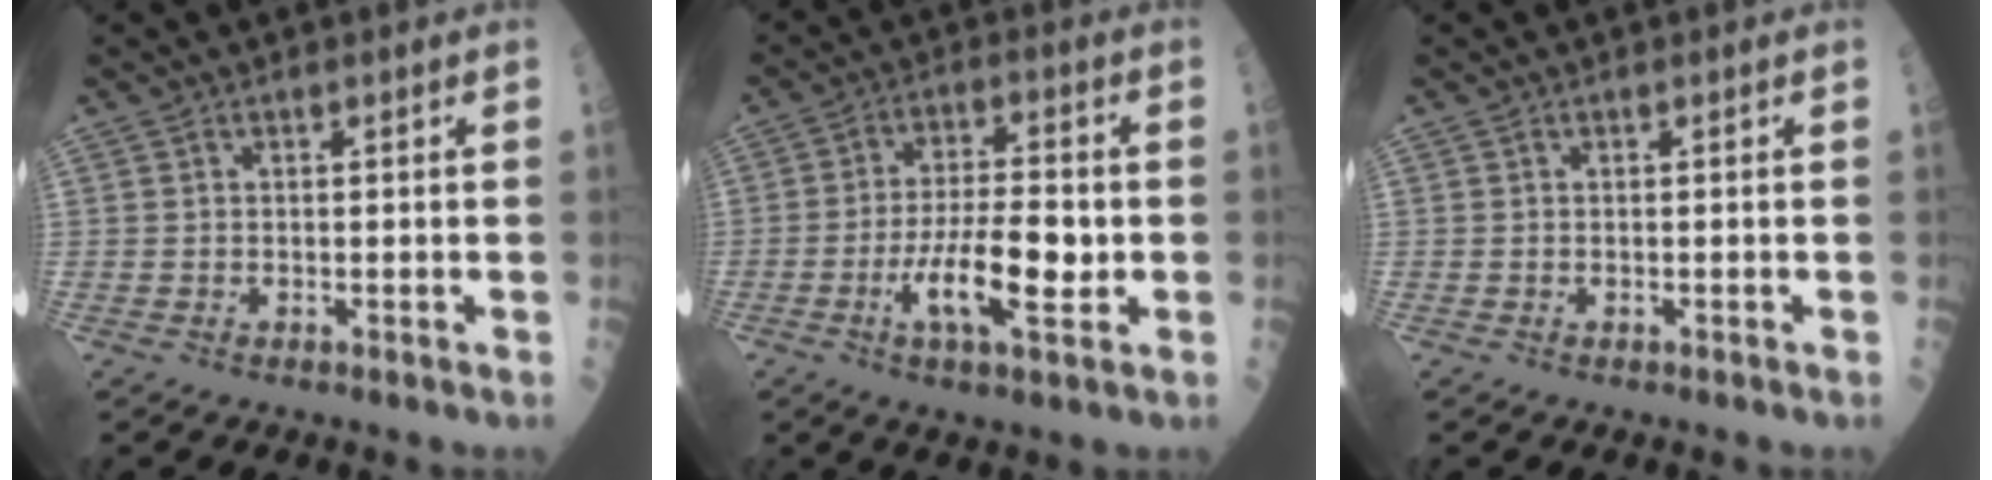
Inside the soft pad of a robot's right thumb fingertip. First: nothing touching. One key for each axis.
{"total": 12.4, "fx": -2.8, "fy": 4.0, "fz": 11.4, "tx": -0.201, "ty": 0.013, "tz": -0.047}
{"total": 0.0}